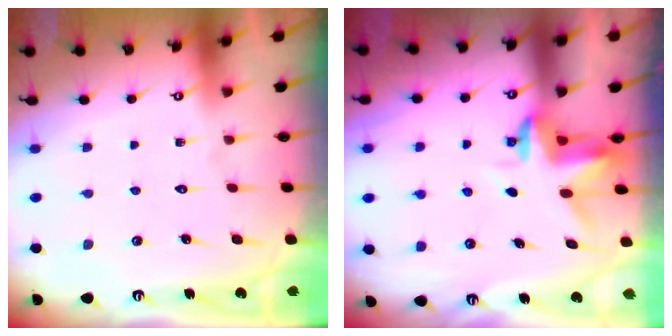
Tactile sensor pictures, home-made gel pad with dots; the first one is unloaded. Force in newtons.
{"total": 3.5, "press": 3.5, "slide": 0.2}